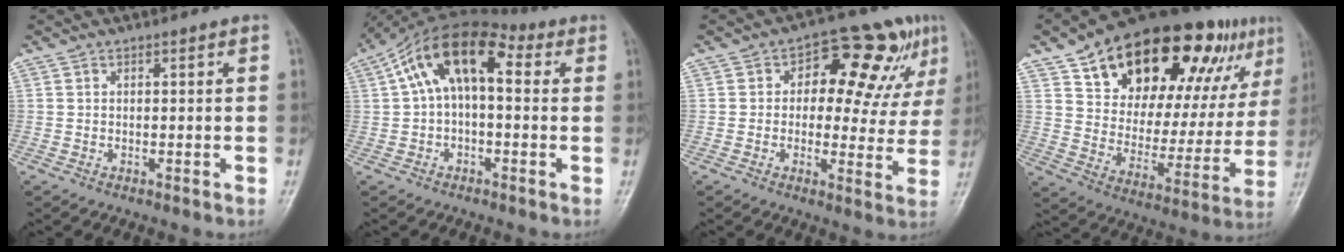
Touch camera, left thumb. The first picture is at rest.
{"total": 13.0, "force": [2.5, 7.0, 10.6], "torque": [-0.176, 0.047, 0.031]}
{"total": 14.8, "force": [5.7, 7.9, 11.2], "torque": [-0.093, 0.007, 0.073]}
{"total": 30.3, "force": [16.7, 13.9, 21.1], "torque": [-0.280, -0.019, 0.259]}